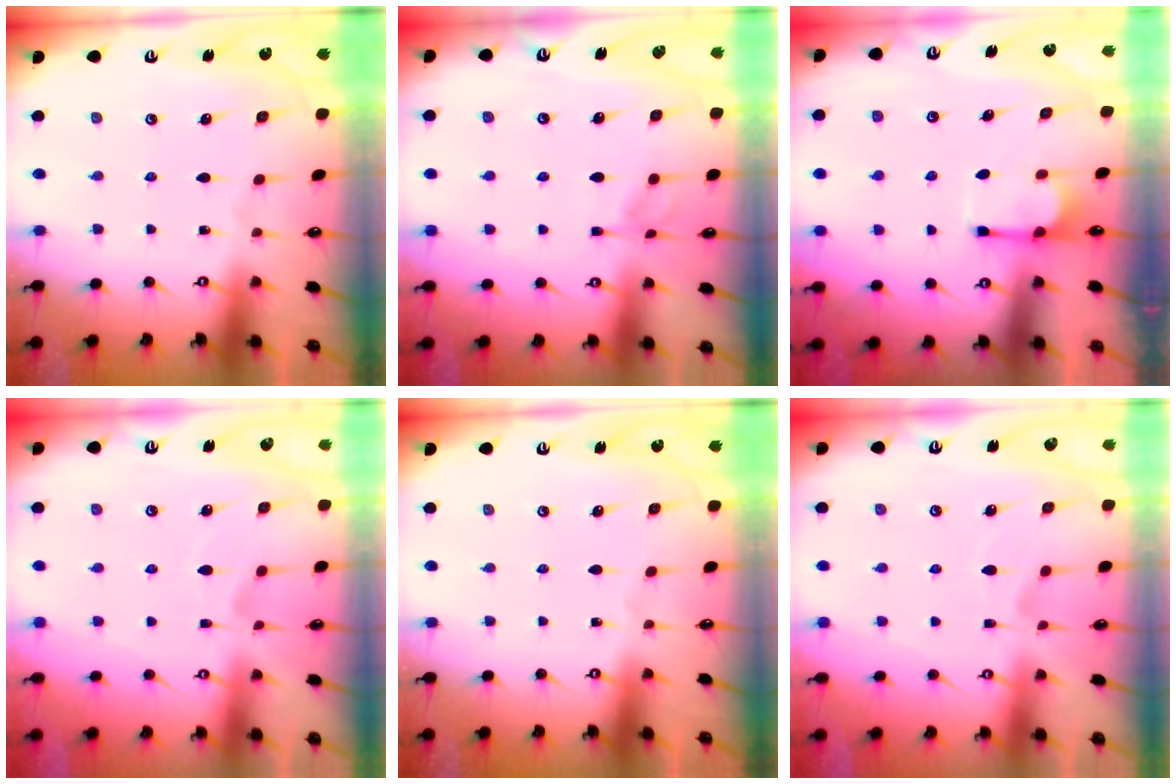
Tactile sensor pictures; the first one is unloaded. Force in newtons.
{"total": 3.6, "press": 3.6, "slide": 0.4}
{"total": 0.0}
{"total": 2.6, "press": 2.4, "slide": 1.0}
{"total": 0.0}
{"total": 2.6, "press": 2.4, "slide": 1.0}